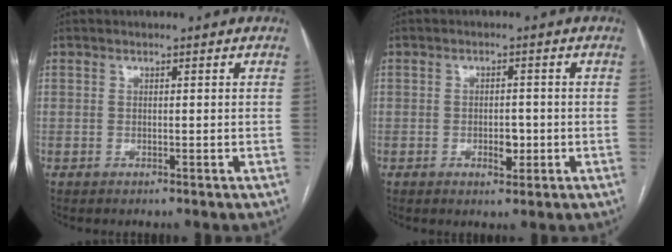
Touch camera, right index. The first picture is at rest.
{"total": 2.9, "force": [-0.8, 1.5, 2.3], "torque": [-0.032, 0.004, -0.005]}